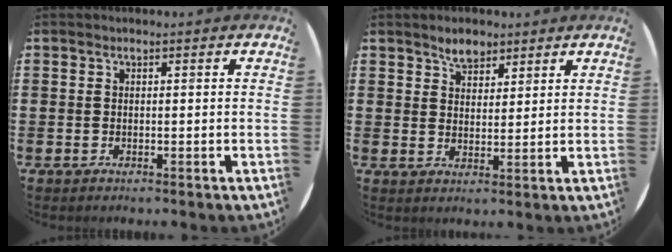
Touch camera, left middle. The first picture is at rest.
{"total": 3.3, "force": [2.8, 1.6, 0.6], "torque": [-0.010, 0.001, 0.053]}